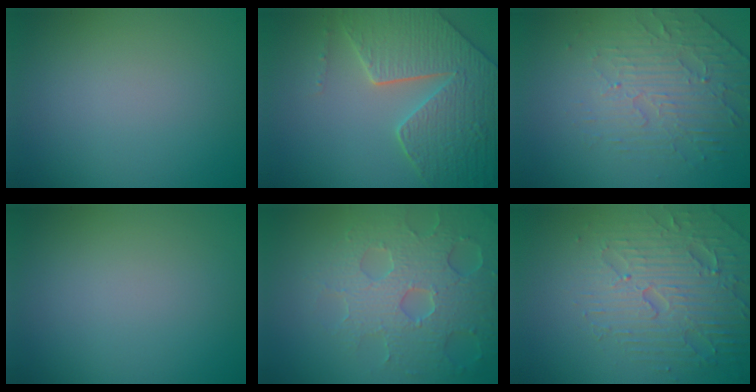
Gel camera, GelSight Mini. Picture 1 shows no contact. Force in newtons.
{"total": 8.3, "press": 6.1, "slide": 5.7}
{"total": 4.7, "press": 3.4, "slide": 3.2}
{"total": 0.0}
{"total": 6.4, "press": 5.3, "slide": 3.6}
{"total": 5.1, "press": 4.9, "slide": 1.2}